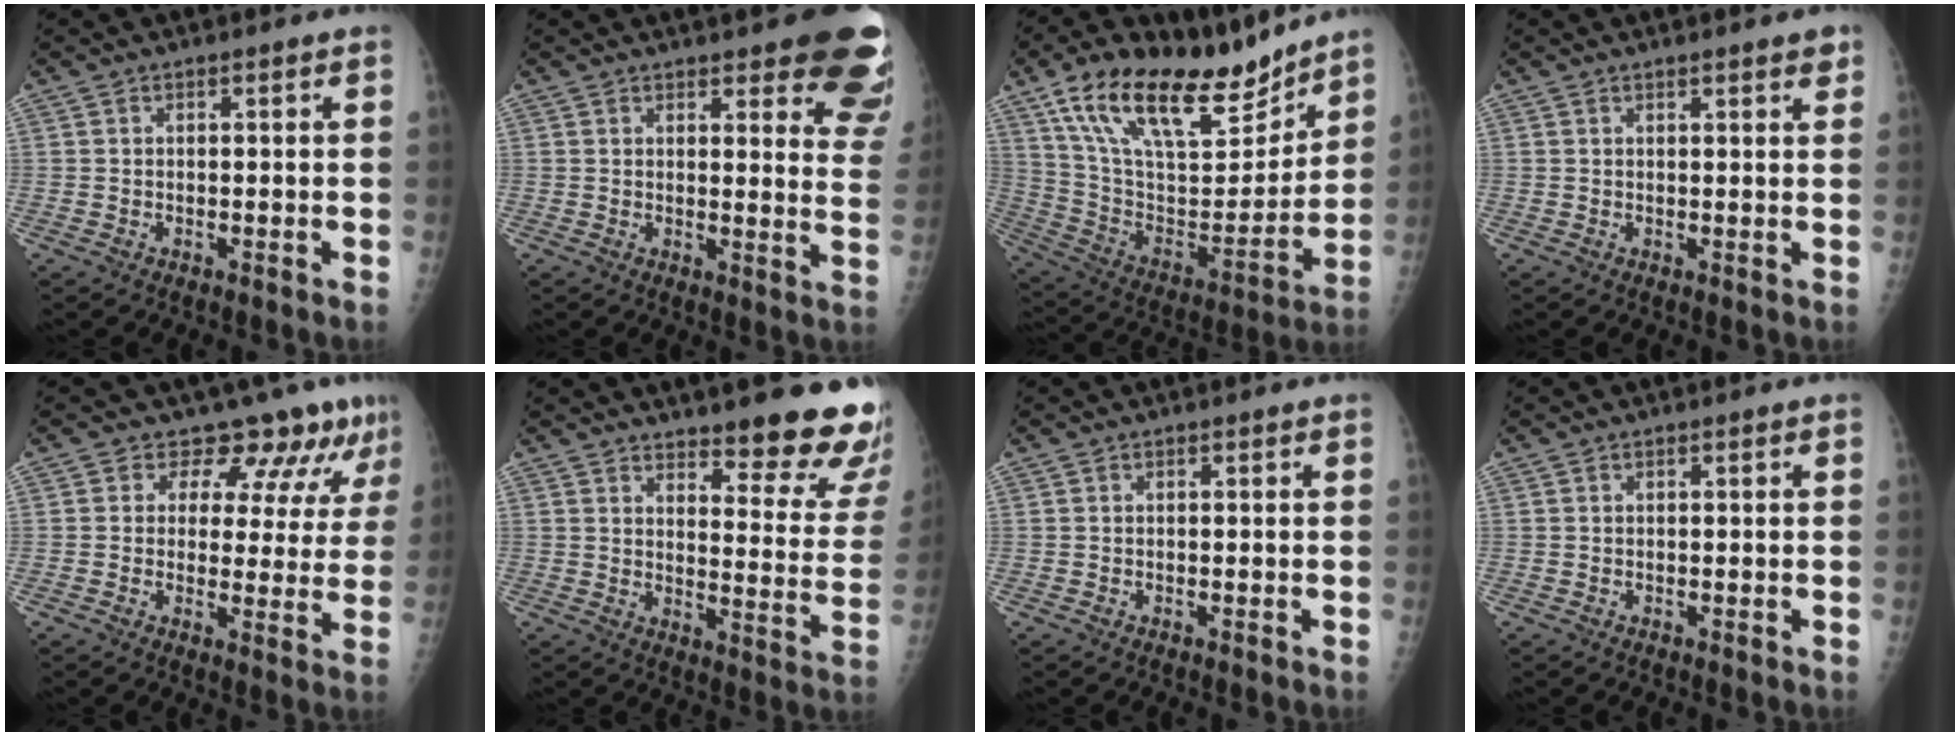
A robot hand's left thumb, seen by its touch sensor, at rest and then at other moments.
{"total": 14.6, "force": [10.2, 4.2, 9.6], "torque": [-0.074, -0.057, 0.099]}
{"total": 25.2, "force": [17.8, 10.0, 14.8], "torque": [-0.226, -0.054, 0.316]}
{"total": 2.6, "force": [1.9, 0.4, 1.8], "torque": [-0.018, -0.006, 0.023]}
{"total": 9.5, "force": [7.8, 4.5, 2.8], "torque": [0.000, -0.043, 0.080]}
{"total": 18.3, "force": [14.4, 4.4, 10.4], "torque": [-0.095, -0.109, 0.176]}
{"total": 0.0}
{"total": 0.0}